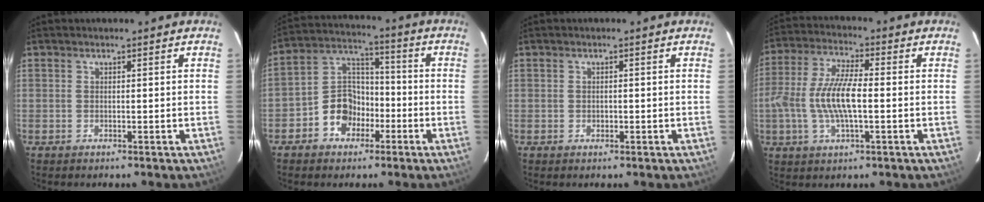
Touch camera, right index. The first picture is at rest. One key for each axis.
{"total": 9.1, "fx": -4.2, "fy": 7.2, "fz": 3.7, "tx": -0.077, "ty": 0.034, "tz": -0.068}
{"total": 0.9, "fx": -0.2, "fy": 0.8, "fz": 0.2, "tx": -0.002, "ty": -0.002, "tz": -0.002}
{"total": 11.2, "fx": -1.5, "fy": 3.4, "fz": 10.5, "tx": -0.218, "ty": 0.003, "tz": -0.031}